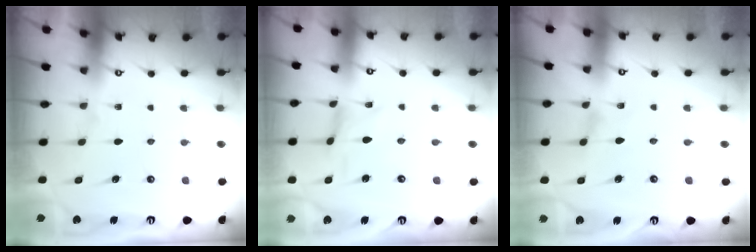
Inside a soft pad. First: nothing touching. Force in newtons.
{"total": 0.5, "press": 0.5, "slide": 0.0}
{"total": 0.0}